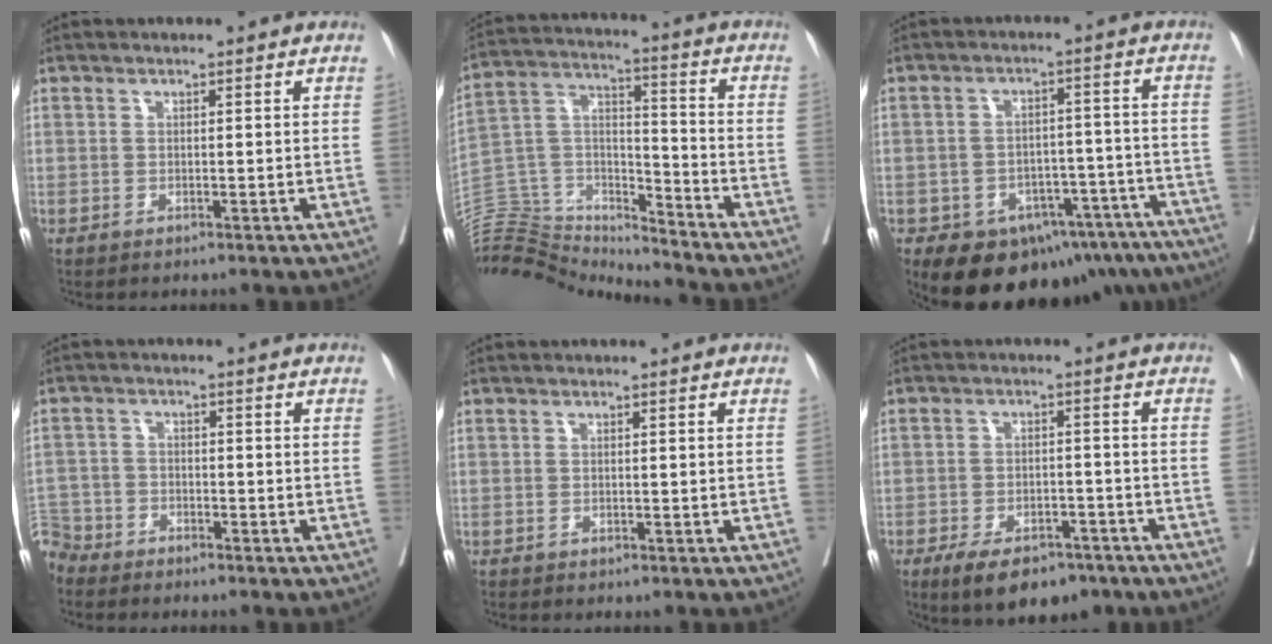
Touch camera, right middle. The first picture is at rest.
{"total": 18.8, "force": [-18.4, 2.7, 2.8], "torque": [-0.064, 0.052, -0.322]}
{"total": 18.8, "force": [-14.3, 9.3, 7.8], "torque": [-0.080, 0.028, -0.171]}
{"total": 5.8, "force": [-5.1, 2.6, -0.6], "torque": [0.010, -0.003, -0.104]}
{"total": 0.0}
{"total": 10.2, "force": [-7.3, 4.6, 5.6], "torque": [-0.081, -0.002, -0.111]}